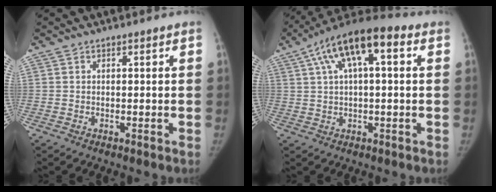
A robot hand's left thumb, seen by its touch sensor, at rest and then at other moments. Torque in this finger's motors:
{"motor_torque": [0.21, 0.14, 1.62, -0.37, 0.15]}